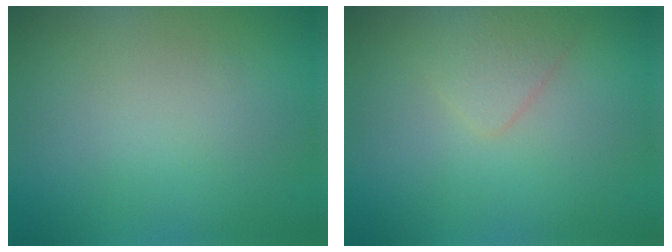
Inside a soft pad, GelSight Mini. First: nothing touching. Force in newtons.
{"total": 1.7, "press": 1.7, "slide": 0.0}